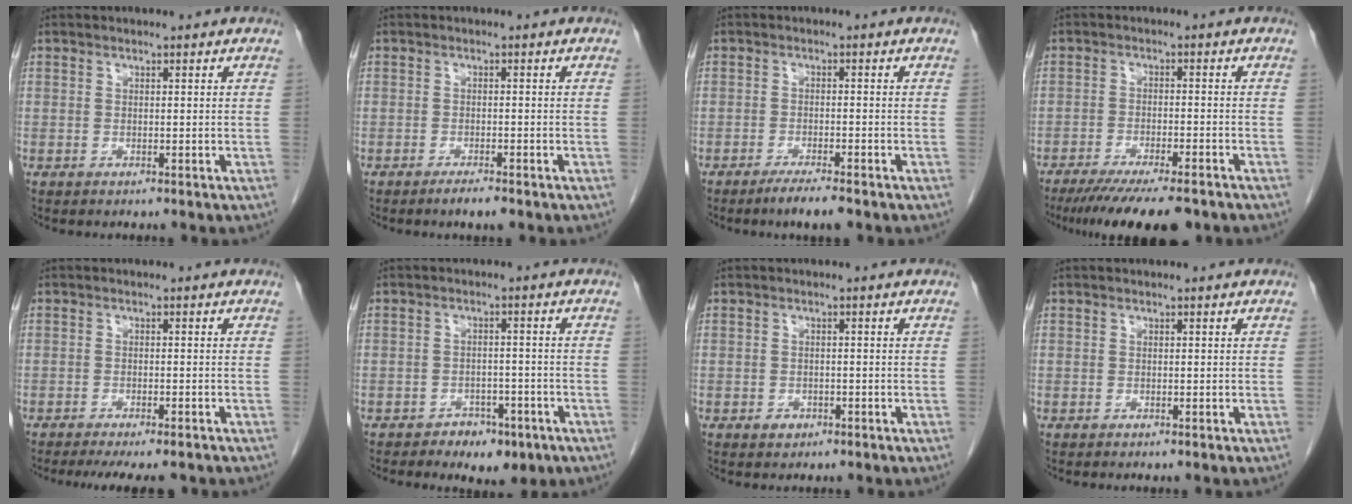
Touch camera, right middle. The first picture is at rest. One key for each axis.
{"total": 2.1, "fx": -1.6, "fy": 0.2, "fz": 1.4, "tx": -0.026, "ty": -0.003, "tz": -0.025}
{"total": 3.7, "fx": -2.8, "fy": 0.2, "fz": 2.4, "tx": -0.043, "ty": -0.007, "tz": -0.048}
{"total": 12.9, "fx": -10.4, "fy": 1.9, "fz": 7.4, "tx": -0.110, "ty": -0.025, "tz": -0.157}
{"total": 8.5, "fx": -7.2, "fy": 1.6, "fz": 4.2, "tx": -0.052, "ty": -0.013, "tz": -0.097}
{"total": 5.4, "fx": -3.5, "fy": 3.1, "fz": 2.7, "tx": -0.031, "ty": 0.008, "tz": -0.044}
{"total": 1.4, "fx": -0.7, "fy": 1.1, "fz": 0.5, "tx": -0.005, "ty": 0.004, "tz": -0.005}
{"total": 0.0}